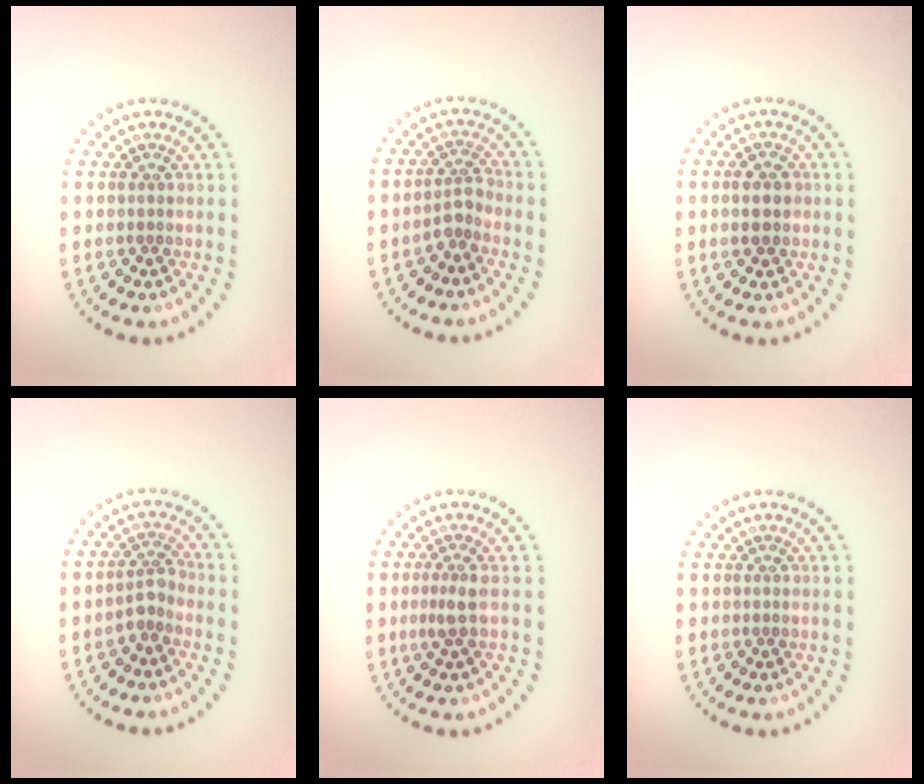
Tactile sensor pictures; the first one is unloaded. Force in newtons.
{"total": 1.8, "press": 1.3, "slide": 1.2}
{"total": 3.0, "press": 3.0, "slide": 0.0}
{"total": 1.9, "press": 1.4, "slide": 1.3}
{"total": 1.7, "press": 1.3, "slide": 1.1}
{"total": 0.0}